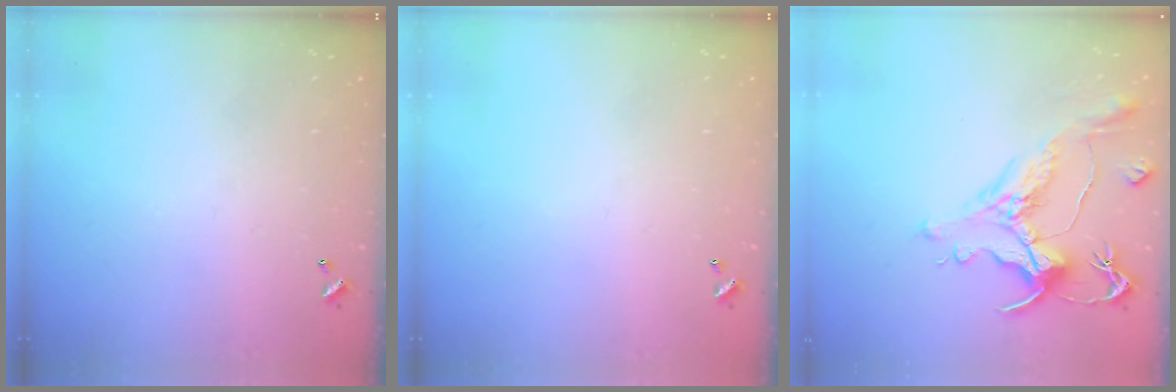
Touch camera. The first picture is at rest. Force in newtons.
{"total": 0.0}
{"total": 1.5, "press": 0.4, "slide": 1.5}